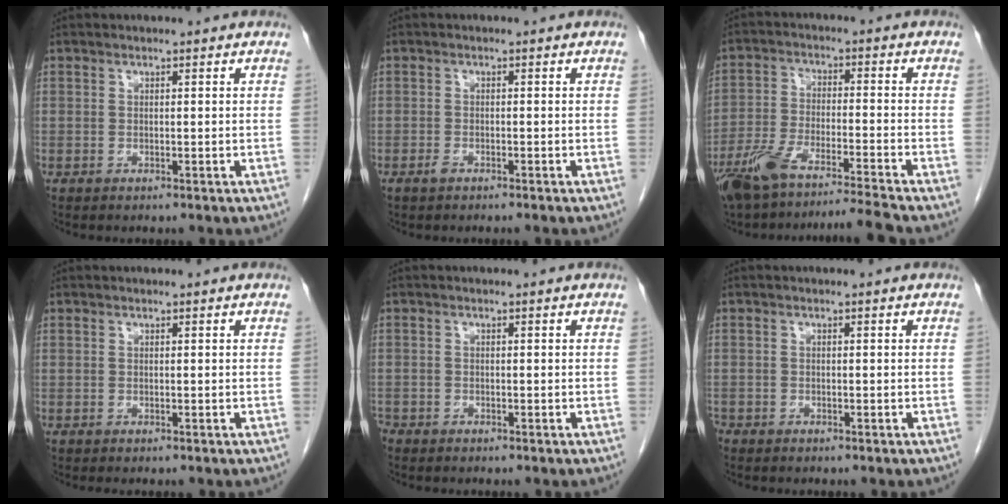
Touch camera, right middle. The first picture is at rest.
{"total": 0.9, "force": [-0.8, 0.0, 0.5], "torque": [-0.014, 0.000, -0.015]}
{"total": 11.2, "force": [-9.5, -1.0, 5.8], "torque": [-0.102, -0.014, -0.166]}
{"total": 1.1, "force": [-1.0, 0.3, 0.4], "torque": [-0.009, -0.003, -0.013]}
{"total": 2.1, "force": [-1.8, 0.9, 0.6], "torque": [-0.010, -0.003, -0.026]}
{"total": 1.7, "force": [-1.5, 0.8, 0.5], "torque": [-0.009, -0.002, -0.021]}